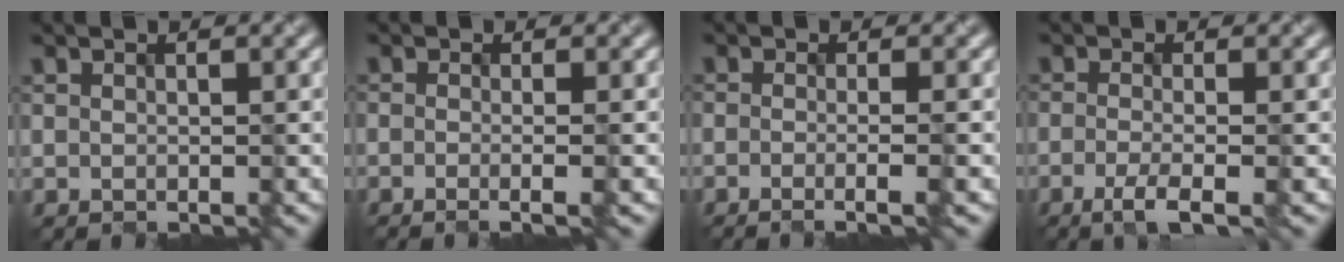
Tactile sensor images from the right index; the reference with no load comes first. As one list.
[{"total": 1.9, "force": [-0.7, 0.5, 1.7], "torque": [-0.013, 0.000, -0.022]}, {"total": 2.3, "force": [-0.9, 0.5, 2.1], "torque": [-0.015, -0.004, -0.021]}, {"total": 2.7, "force": [-1.5, 0.4, 2.2], "torque": [-0.035, -0.003, -0.031]}]